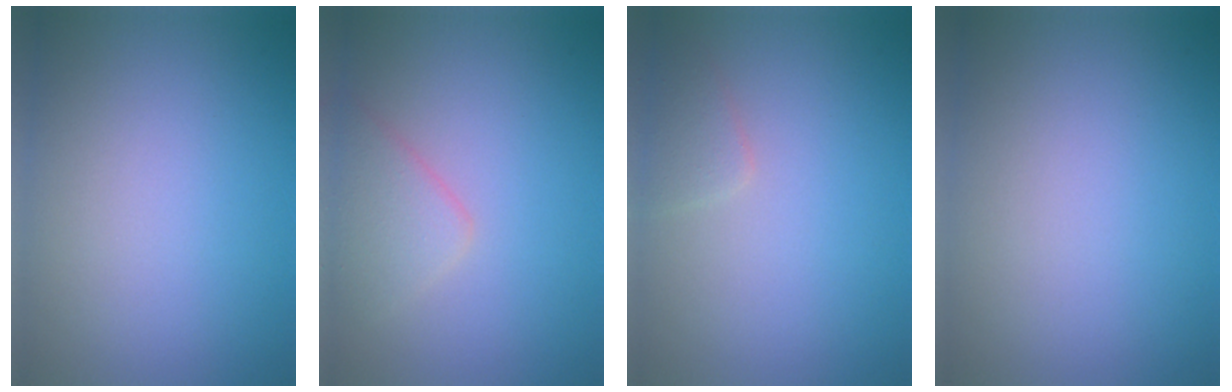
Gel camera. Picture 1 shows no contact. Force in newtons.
{"total": 2.7, "press": 2.7, "slide": 0.1}
{"total": 1.4, "press": 1.4, "slide": 0.1}
{"total": 0.0}